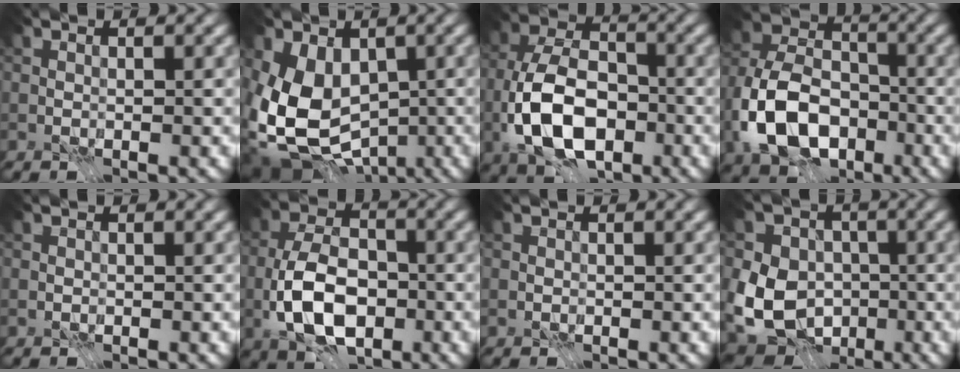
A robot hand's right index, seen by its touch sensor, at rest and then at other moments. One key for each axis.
{"total": 12.6, "fx": -2.4, "fy": 9.0, "fz": 8.4, "tx": -0.154, "ty": -0.023, "tz": -0.042}
{"total": 11.1, "fx": -3.9, "fy": 6.8, "fz": 7.9, "tx": -0.157, "ty": -0.009, "tz": -0.084}
{"total": 11.0, "fx": -4.5, "fy": 7.4, "fz": 6.8, "tx": -0.145, "ty": -0.007, "tz": -0.094}
{"total": 0.0}
{"total": 8.9, "fx": -3.0, "fy": 5.3, "fz": 6.4, "tx": -0.127, "ty": -0.003, "tz": -0.063}
{"total": 0.0}
{"total": 11.7, "fx": -2.0, "fy": 9.7, "fz": 6.2, "tx": -0.114, "ty": -0.001, "tz": -0.061}